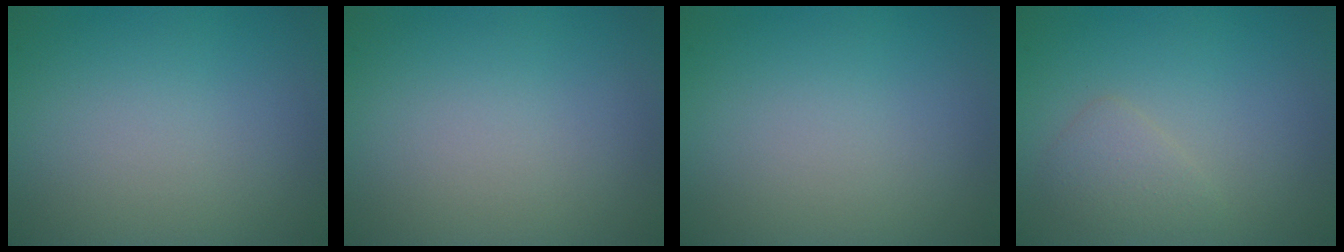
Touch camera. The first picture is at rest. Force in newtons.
{"total": 0.0}
{"total": 0.0}
{"total": 1.7, "press": 1.7, "slide": 0.1}